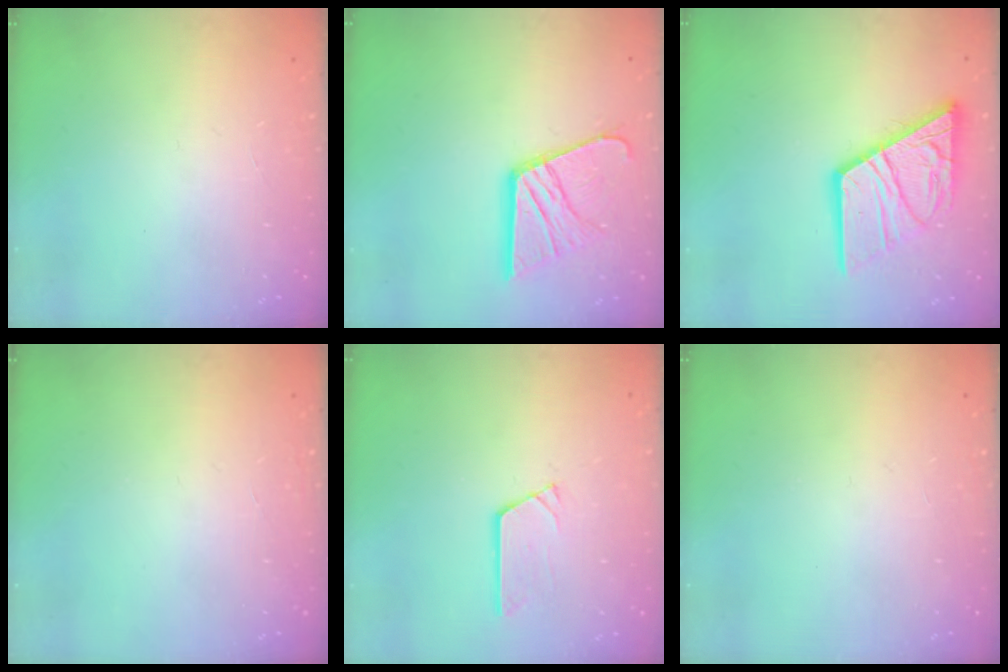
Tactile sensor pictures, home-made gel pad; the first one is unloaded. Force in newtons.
{"total": 15.5, "press": 15.4, "slide": 1.8}
{"total": 17.9, "press": 17.8, "slide": 1.8}
{"total": 0.0}
{"total": 2.9, "press": 2.9, "slide": 0.3}
{"total": 0.0}